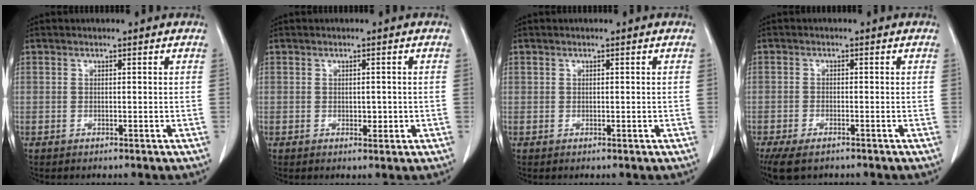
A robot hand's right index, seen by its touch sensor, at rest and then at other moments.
{"total": 1.7, "force": [-0.3, 1.1, 1.3], "torque": [-0.016, 0.000, 0.002]}
{"total": 0.0}
{"total": 6.3, "force": [-4.6, 2.5, 3.5], "torque": [-0.059, -0.011, -0.074]}